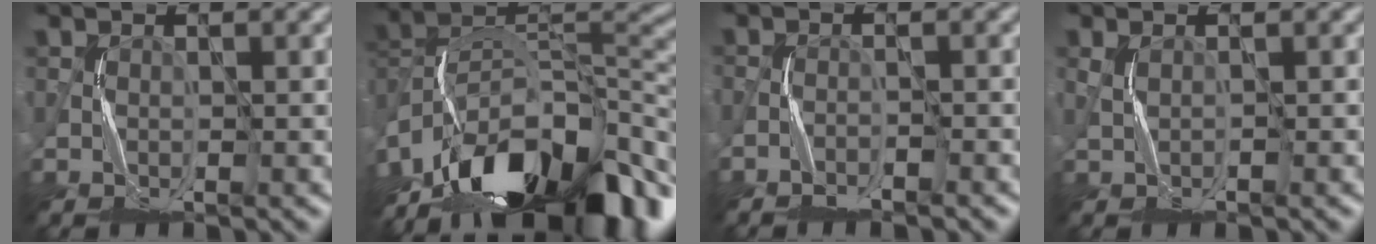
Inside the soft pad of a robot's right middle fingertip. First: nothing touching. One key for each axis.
{"total": 16.3, "fx": -11.7, "fy": 6.2, "fz": 9.5, "tx": -0.197, "ty": 0.020, "tz": -0.205}
{"total": 2.0, "fx": -2.0, "fy": 0.0, "fz": 0.0, "tx": -0.004, "ty": 0.002, "tz": -0.038}
{"total": 0.0}